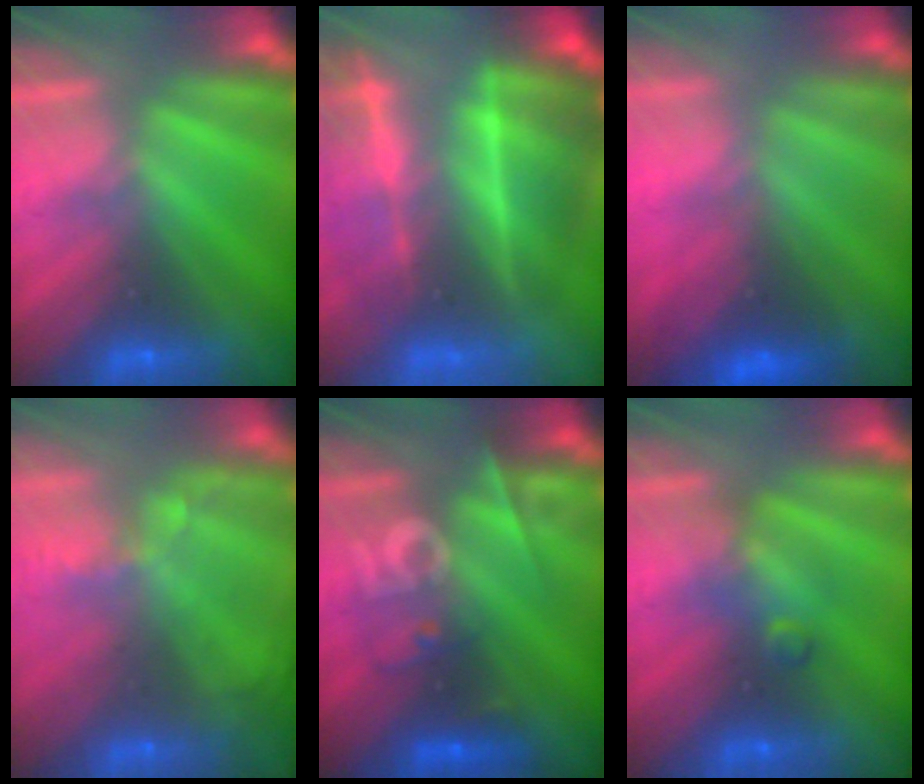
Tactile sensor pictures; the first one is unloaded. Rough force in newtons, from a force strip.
{"total": 7.0}
{"total": 2.5}
{"total": 11.4}
{"total": 2.5}
{"total": 2.4}